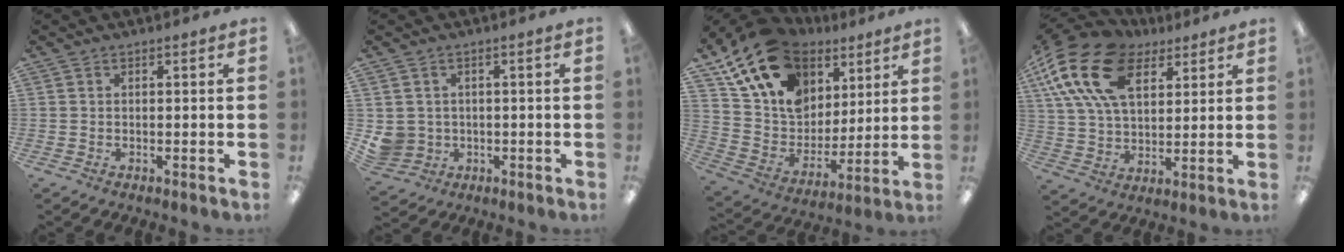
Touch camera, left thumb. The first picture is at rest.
{"total": 4.4, "force": [-0.1, 4.3, 0.7], "torque": [-0.029, -0.001, -0.001]}
{"total": 18.1, "force": [11.5, 11.9, 7.2], "torque": [-0.147, -0.067, 0.214]}
{"total": 20.1, "force": [9.8, 12.1, 12.7], "torque": [-0.274, -0.034, 0.176]}